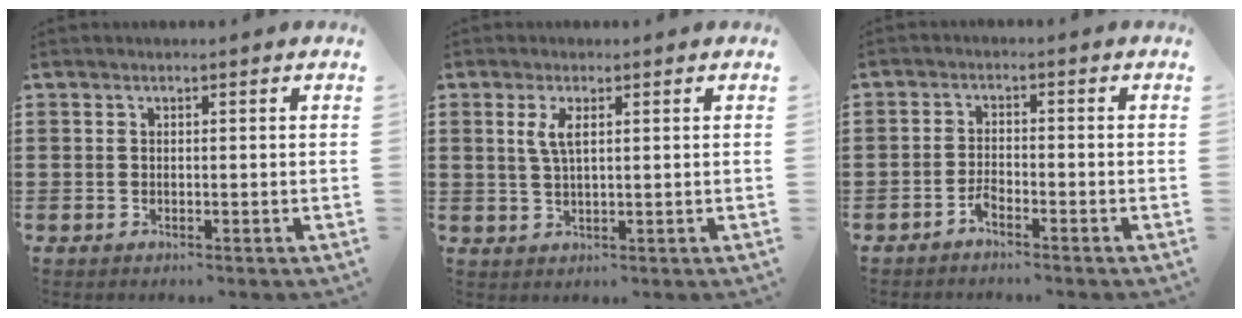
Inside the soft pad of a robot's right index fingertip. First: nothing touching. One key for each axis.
{"total": 3.2, "fx": 1.1, "fy": 1.0, "fz": 2.9, "tx": -0.060, "ty": 0.005, "tz": 0.017}
{"total": 2.2, "fx": -1.9, "fy": 0.2, "fz": 1.0, "tx": -0.021, "ty": 0.003, "tz": -0.038}